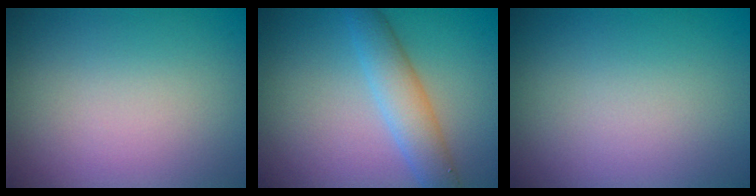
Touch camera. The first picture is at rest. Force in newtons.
{"total": 3.8, "press": 3.8, "slide": 0.3}
{"total": 0.0}